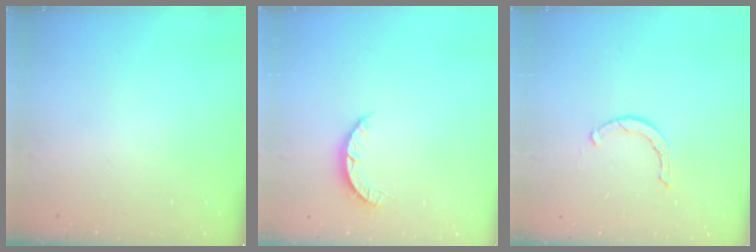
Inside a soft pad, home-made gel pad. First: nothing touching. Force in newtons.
{"total": 2.7, "press": 2.7, "slide": 0.4}
{"total": 1.7, "press": 1.6, "slide": 0.3}